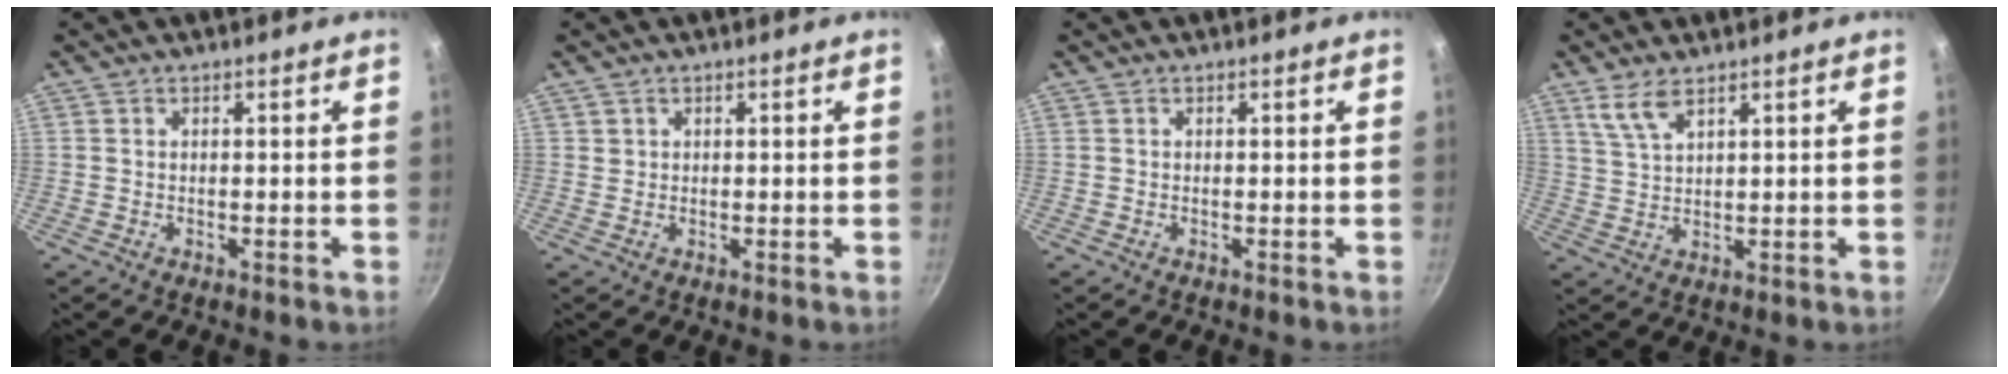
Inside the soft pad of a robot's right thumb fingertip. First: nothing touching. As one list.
[{"total": 0.8, "force": [0.4, 0.7, 0.1], "torque": [0.009, 0.008, 0.007]}, {"total": 0.0}, {"total": 4.9, "force": [3.3, 1.6, 3.3], "torque": [-0.065, -0.016, 0.075]}]